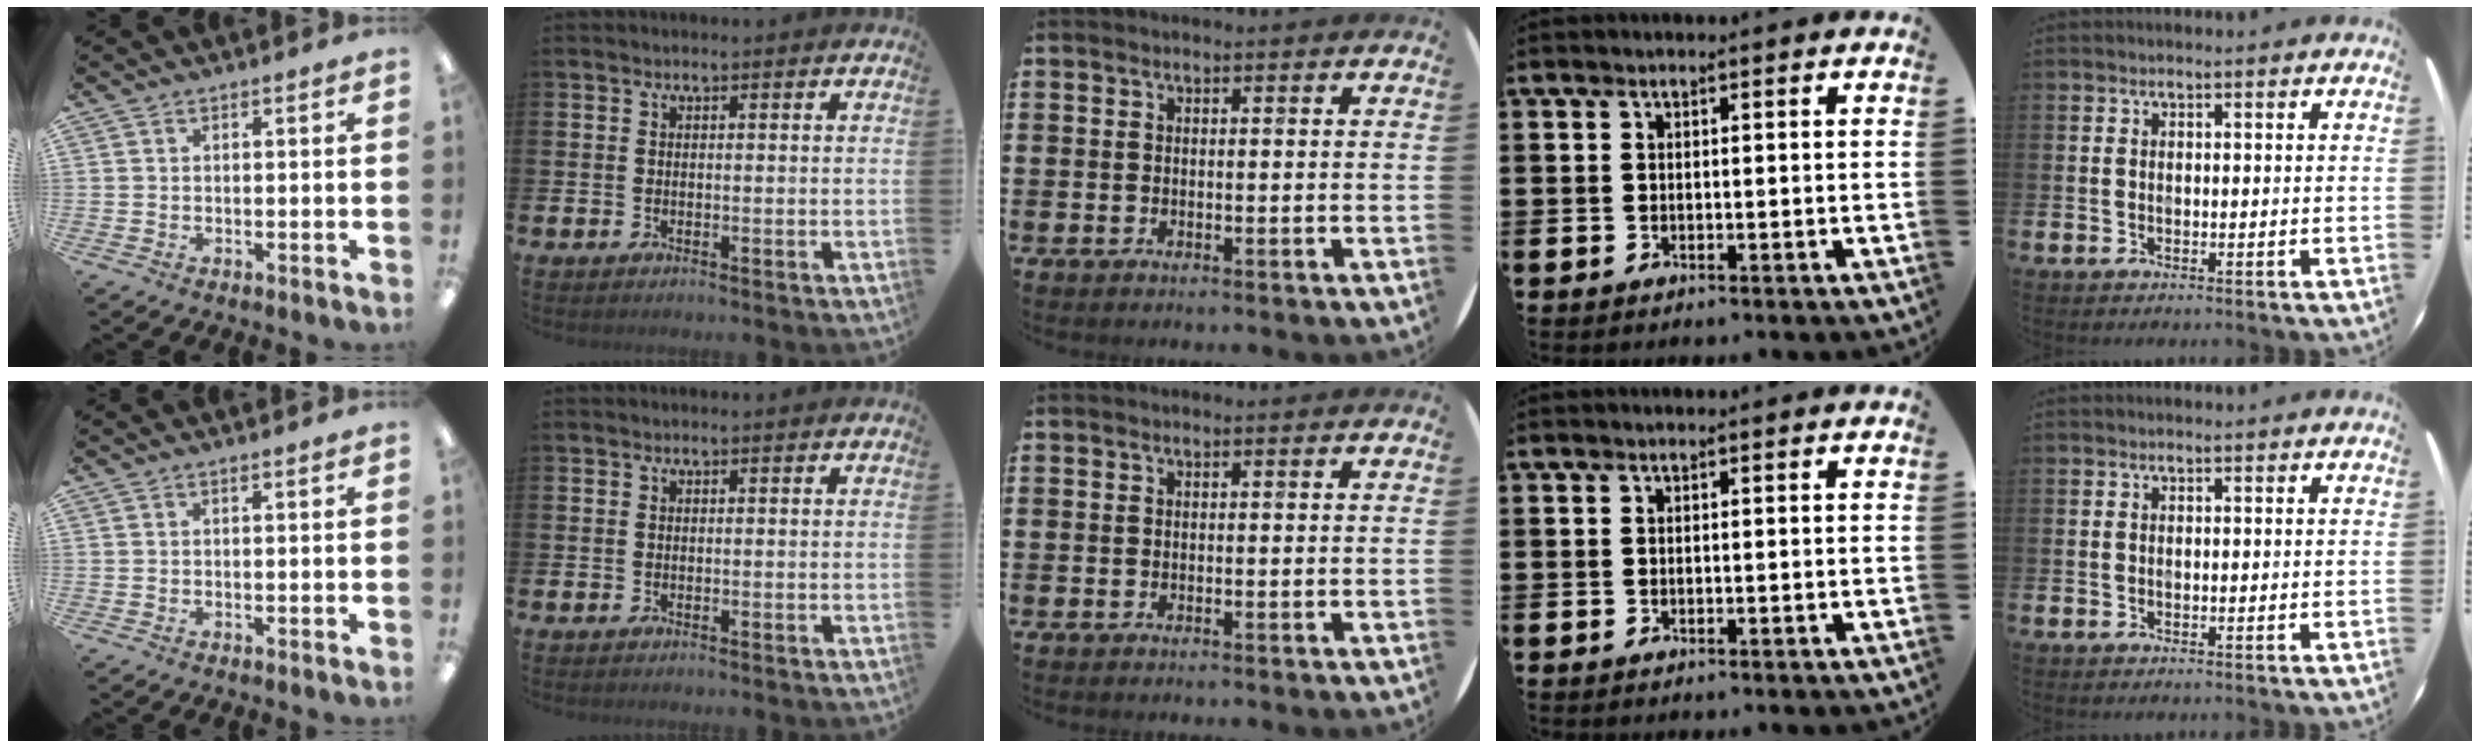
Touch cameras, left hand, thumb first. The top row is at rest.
{}